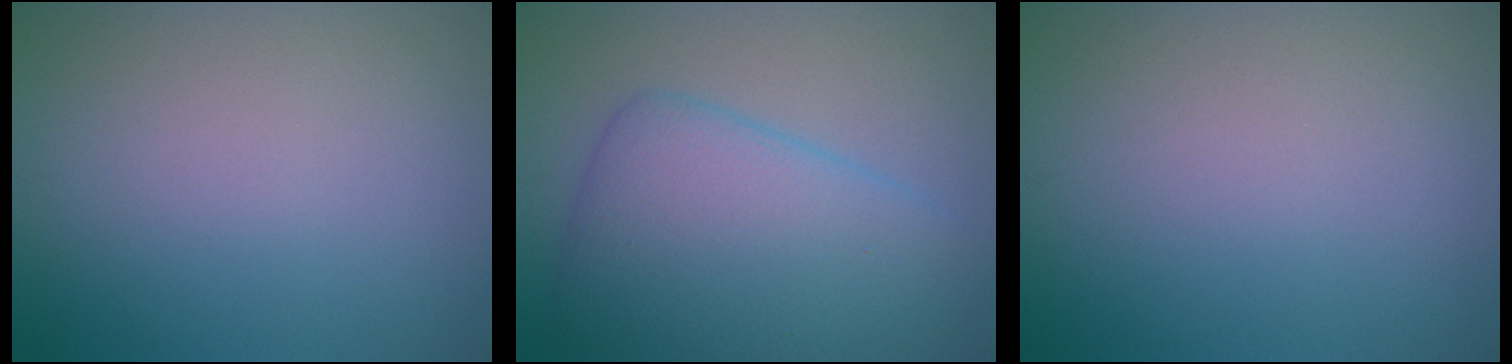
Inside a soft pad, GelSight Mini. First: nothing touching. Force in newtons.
{"total": 8.0, "press": 8.0, "slide": 0.1}
{"total": 0.0}